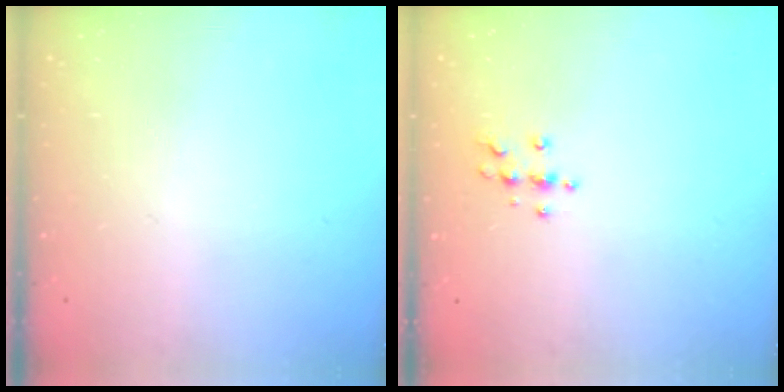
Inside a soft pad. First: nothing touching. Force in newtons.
{"total": 5.6, "press": 5.5, "slide": 0.7}